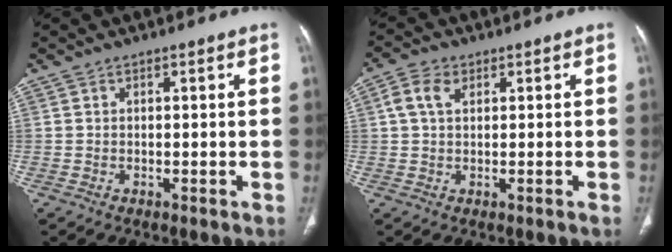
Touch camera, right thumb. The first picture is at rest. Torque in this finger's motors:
{"motor_torque": [1.18, -0.37, 0.80, -0.39, 0.16]}